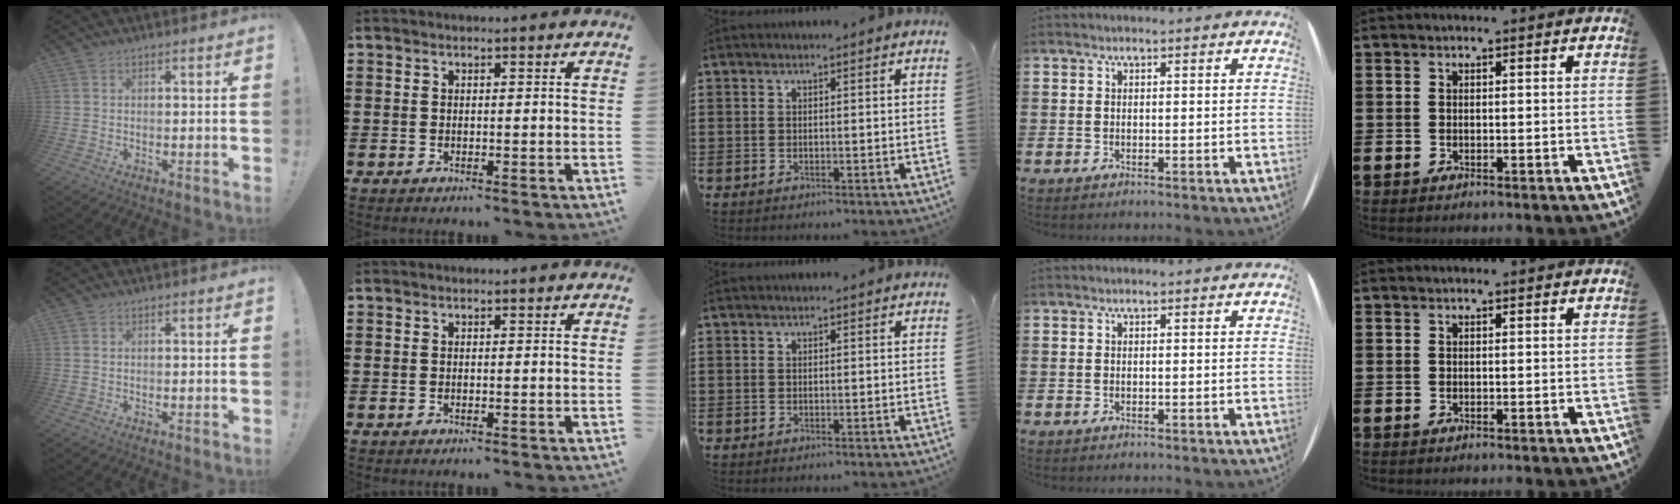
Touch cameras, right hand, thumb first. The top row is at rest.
{}